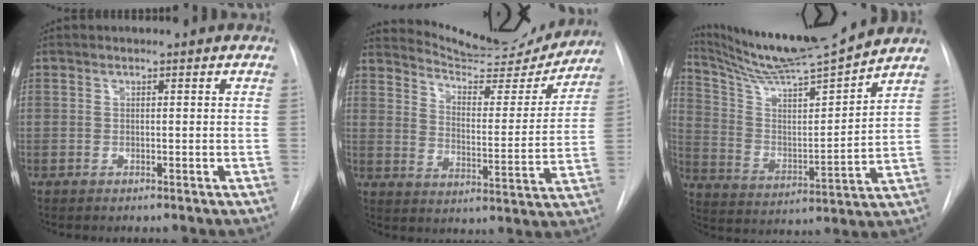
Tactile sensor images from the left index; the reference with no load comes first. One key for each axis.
{"total": 15.3, "fx": 14.9, "fy": 2.0, "fz": 3.2, "tx": -0.044, "ty": -0.046, "tz": 0.198}
{"total": 16.0, "fx": 14.7, "fy": -1.4, "fz": 6.3, "tx": -0.120, "ty": -0.024, "tz": 0.251}